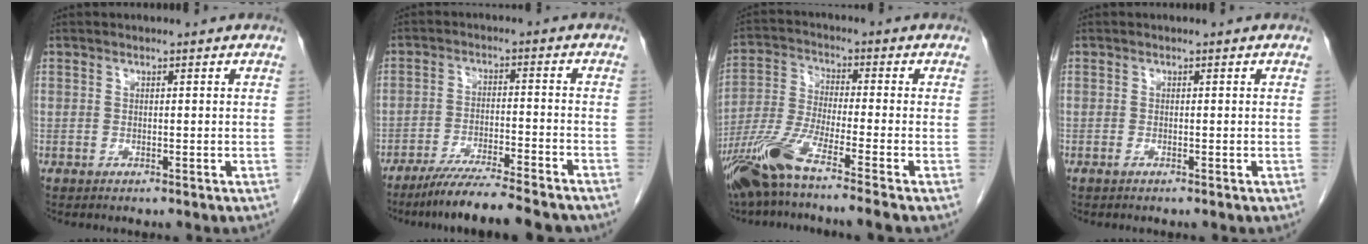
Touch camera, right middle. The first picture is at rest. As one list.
[{"total": 12.1, "force": [-10.5, 0.2, 5.9], "torque": [-0.086, -0.020, -0.166]}, {"total": 10.6, "force": [-7.6, -1.4, 7.3], "torque": [-0.152, -0.033, -0.147]}, {"total": 0.5, "force": [-0.4, -0.1, 0.4], "torque": [-0.006, 0.000, -0.007]}]